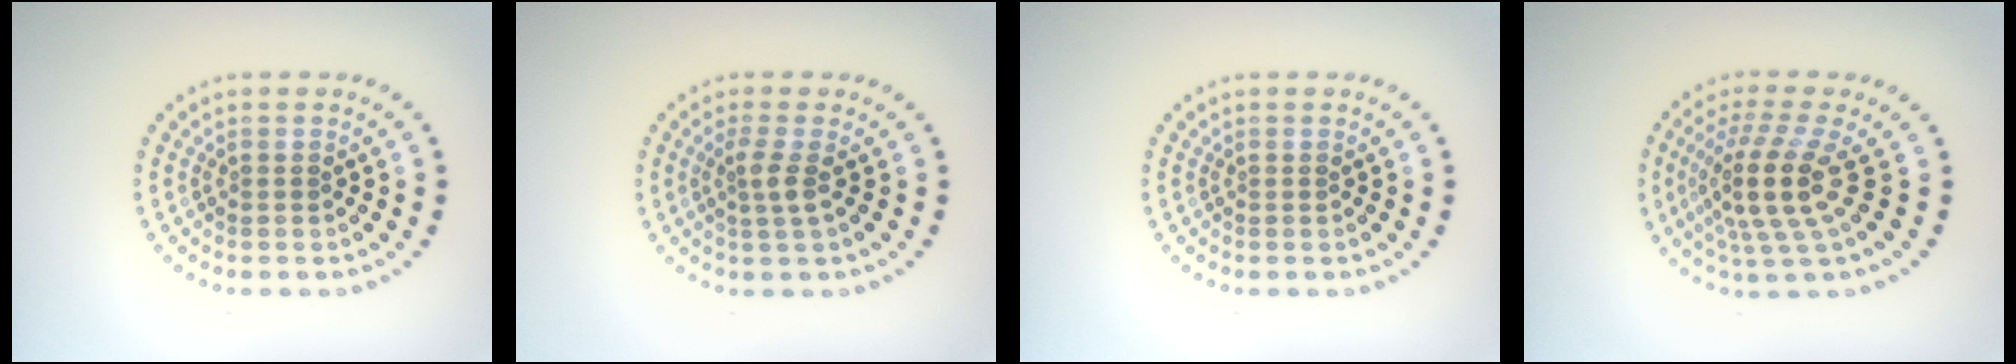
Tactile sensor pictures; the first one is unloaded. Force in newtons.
{"total": 1.9, "press": 1.4, "slide": 1.2}
{"total": 0.0}
{"total": 4.9, "press": 3.5, "slide": 3.4}